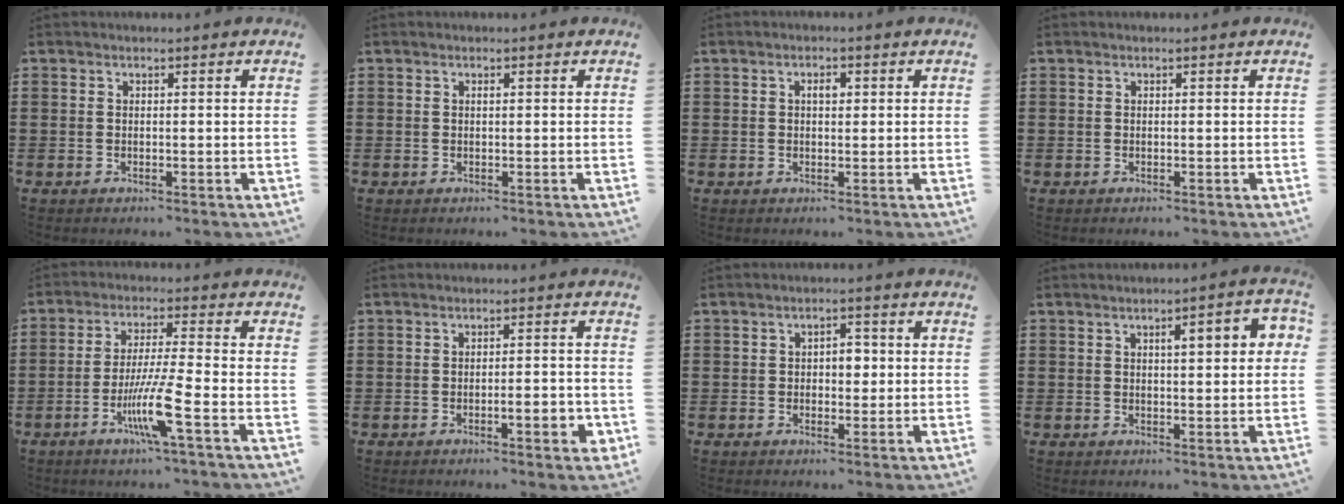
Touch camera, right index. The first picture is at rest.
{"total": 0.0}
{"total": 1.8, "force": [0.4, 0.9, 1.5], "torque": [-0.031, 0.009, 0.005]}
{"total": 0.0}
{"total": 8.7, "force": [-3.9, 0.0, 7.8], "torque": [-0.155, -0.015, -0.075]}
{"total": 3.3, "force": [-1.2, 0.7, 3.0], "torque": [-0.040, -0.001, -0.022]}
{"total": 3.0, "force": [-0.1, 1.9, 2.3], "torque": [-0.040, 0.004, -0.006]}
{"total": 4.1, "force": [0.9, 0.9, 3.9], "torque": [-0.058, 0.000, 0.008]}